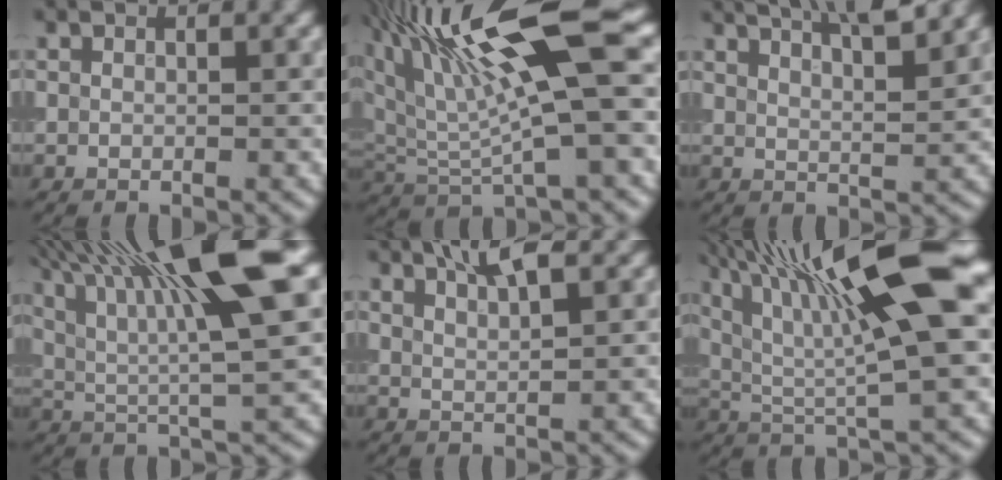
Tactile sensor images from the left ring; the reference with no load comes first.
{"total": 12.2, "force": [5.0, 2.7, 10.8], "torque": [-0.193, 0.012, 0.091]}
{"total": 7.1, "force": [5.2, 1.9, 4.4], "torque": [-0.023, 0.030, 0.041]}
{"total": 13.5, "force": [5.5, 3.1, 11.9], "torque": [-0.203, 0.015, 0.091]}
{"total": 3.0, "force": [2.2, 0.5, 1.9], "torque": [-0.024, 0.006, 0.040]}
{"total": 14.1, "force": [4.9, 3.1, 12.8], "torque": [-0.220, 0.018, 0.082]}